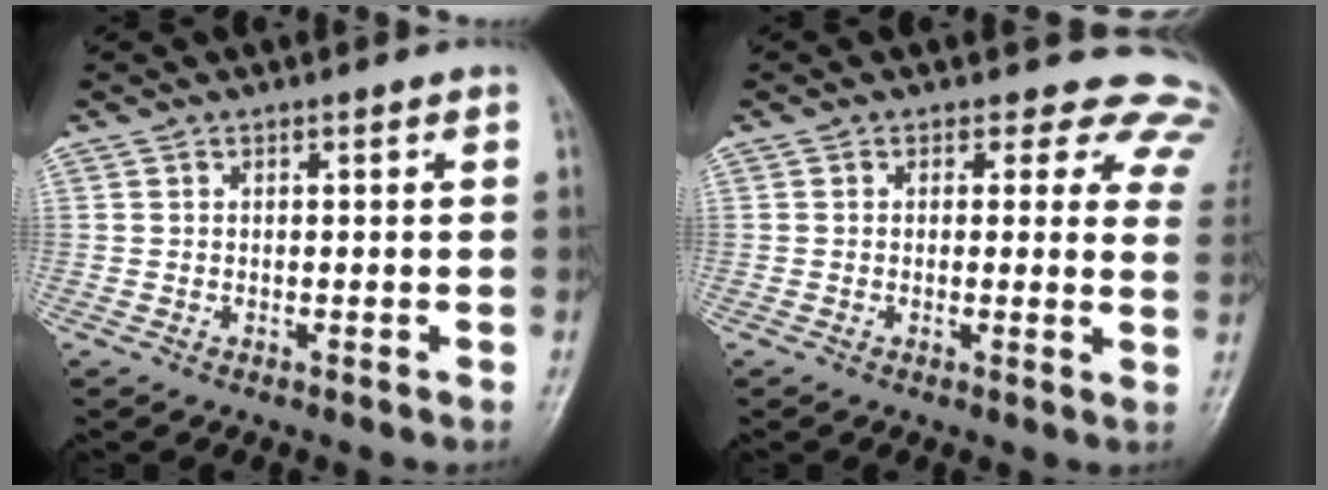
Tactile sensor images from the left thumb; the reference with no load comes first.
{"total": 10.5, "force": [8.4, 5.7, 2.6], "torque": [0.025, -0.033, 0.055]}